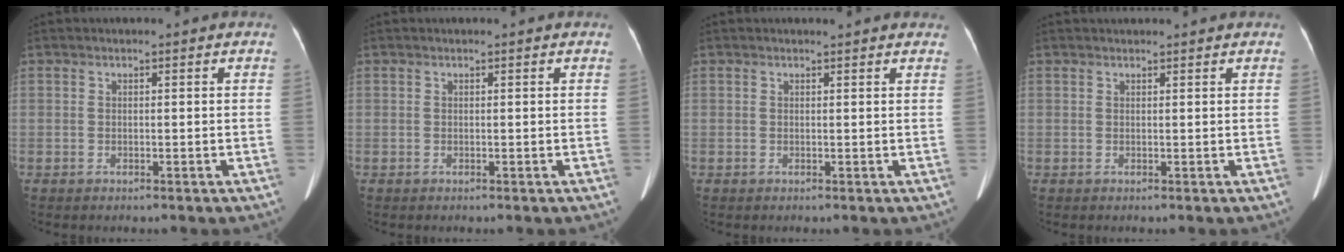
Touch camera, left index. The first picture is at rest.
{"total": 0.7, "force": [0.7, 0.0, 0.3], "torque": [-0.003, 0.011, 0.012]}
{"total": 4.3, "force": [4.0, 0.5, 1.5], "torque": [-0.018, 0.014, 0.037]}
{"total": 3.2, "force": [3.1, 0.3, 0.8], "torque": [-0.009, 0.029, 0.041]}